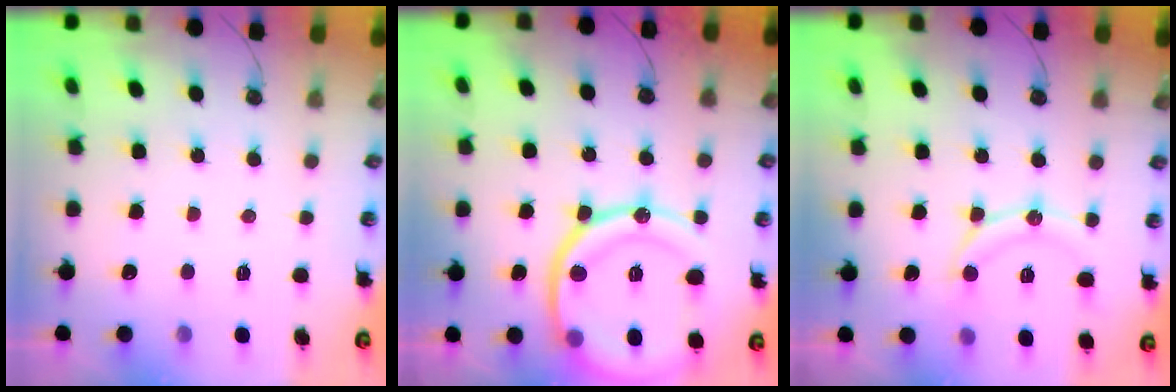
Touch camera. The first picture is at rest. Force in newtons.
{"total": 22.8, "press": 22.7, "slide": 2.2}
{"total": 11.8, "press": 11.7, "slide": 0.4}